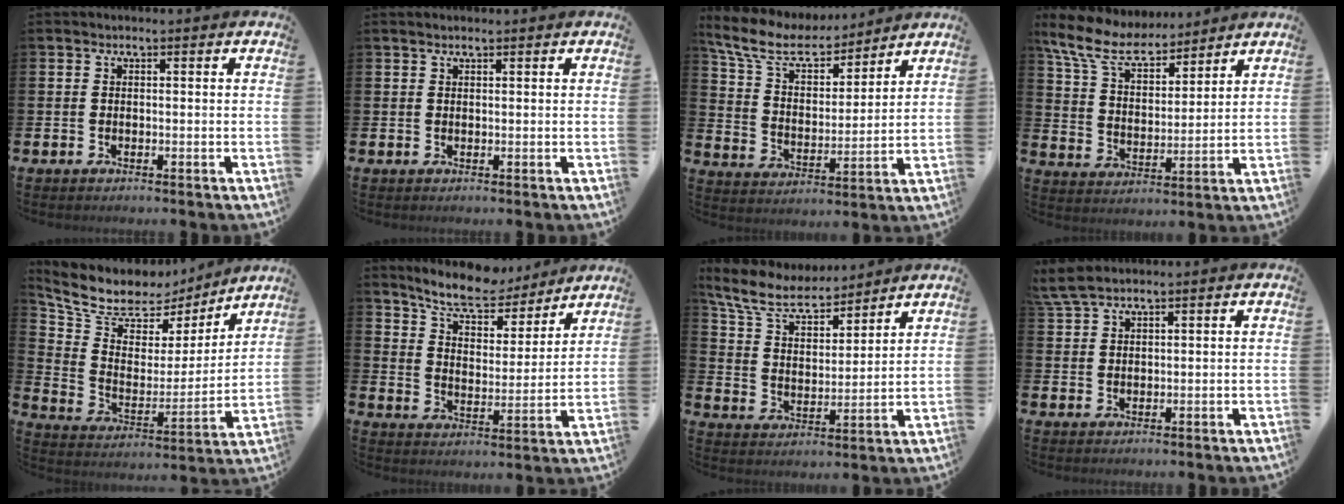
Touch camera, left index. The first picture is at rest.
{"total": 0.9, "force": [0.8, 0.1, 0.3], "torque": [-0.002, 0.000, 0.014]}
{"total": 9.4, "force": [8.2, 3.1, 3.2], "torque": [-0.105, -0.046, 0.147]}
{"total": 9.3, "force": [8.1, 3.2, 3.3], "torque": [-0.104, -0.043, 0.149]}
{"total": 8.9, "force": [7.8, 3.9, 1.7], "torque": [-0.086, -0.051, 0.139]}
{"total": 9.0, "force": [8.4, 2.1, 2.4], "torque": [-0.072, -0.057, 0.148]}
{"total": 8.5, "force": [7.5, 2.7, 3.0], "torque": [-0.095, -0.042, 0.133]}
{"total": 3.9, "force": [3.4, 1.0, 1.7], "torque": [-0.028, -0.010, 0.061]}